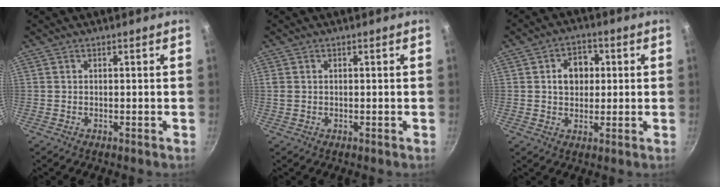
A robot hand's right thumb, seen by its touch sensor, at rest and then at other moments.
{"total": 1.3, "force": [0.2, 1.1, 0.7], "torque": [-0.012, 0.002, 0.005]}
{"total": 6.6, "force": [1.0, 5.2, 4.0], "torque": [-0.029, 0.007, 0.009]}